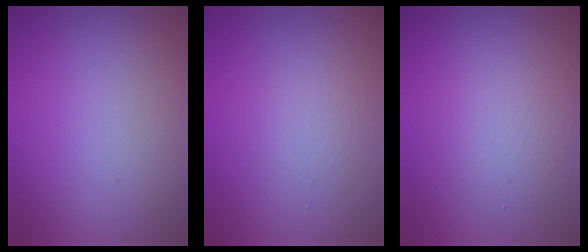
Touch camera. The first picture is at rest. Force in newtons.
{"total": 1.7, "press": 1.7, "slide": 0.1}
{"total": 2.9, "press": 2.9, "slide": 0.0}